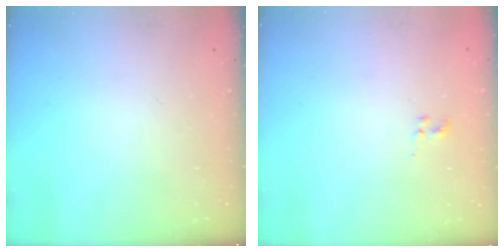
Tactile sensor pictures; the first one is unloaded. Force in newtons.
{"total": 1.5, "press": 1.3, "slide": 0.9}